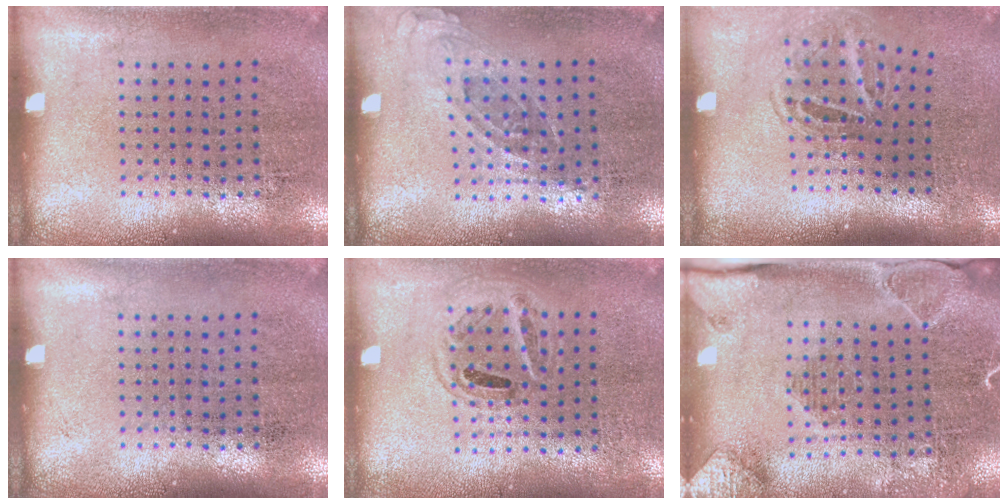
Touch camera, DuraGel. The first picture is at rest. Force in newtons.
{"total": 0.7, "press": 0.6, "slide": 0.3}
{"total": 1.7, "press": 1.2, "slide": 1.3}
{"total": 0.0}
{"total": 0.9, "press": 0.9, "slide": 0.1}
{"total": 2.0, "press": 2.0, "slide": 0.2}